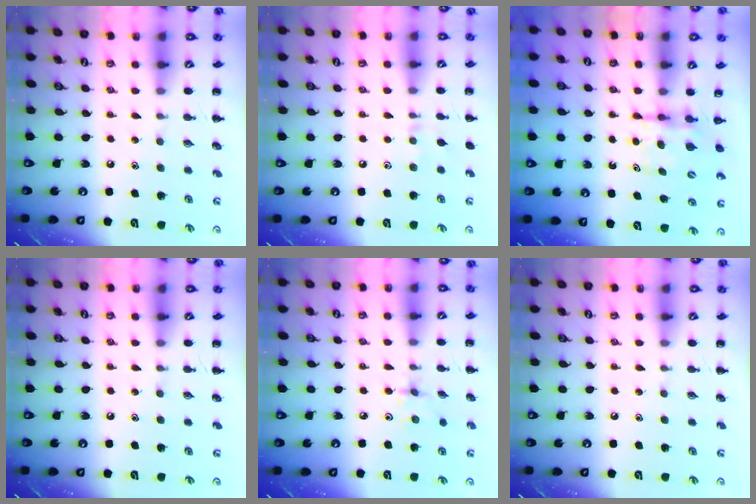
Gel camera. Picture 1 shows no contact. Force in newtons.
{"total": 4.0, "press": 3.7, "slide": 1.4}
{"total": 4.5, "press": 4.3, "slide": 1.5}
{"total": 0.0}
{"total": 2.4, "press": 2.3, "slide": 0.8}
{"total": 0.0}